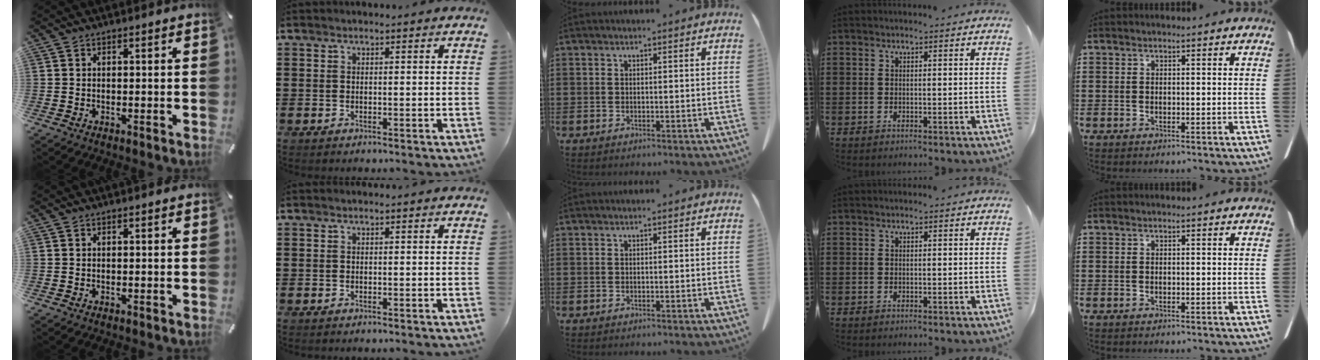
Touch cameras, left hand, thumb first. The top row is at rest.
{}